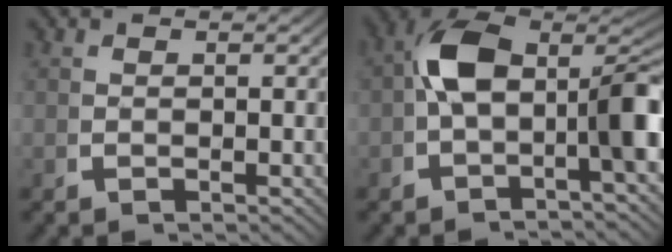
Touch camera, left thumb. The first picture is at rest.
{"total": 9.5, "force": [-0.7, 5.7, 7.6], "torque": [-0.138, -0.013, -0.012]}